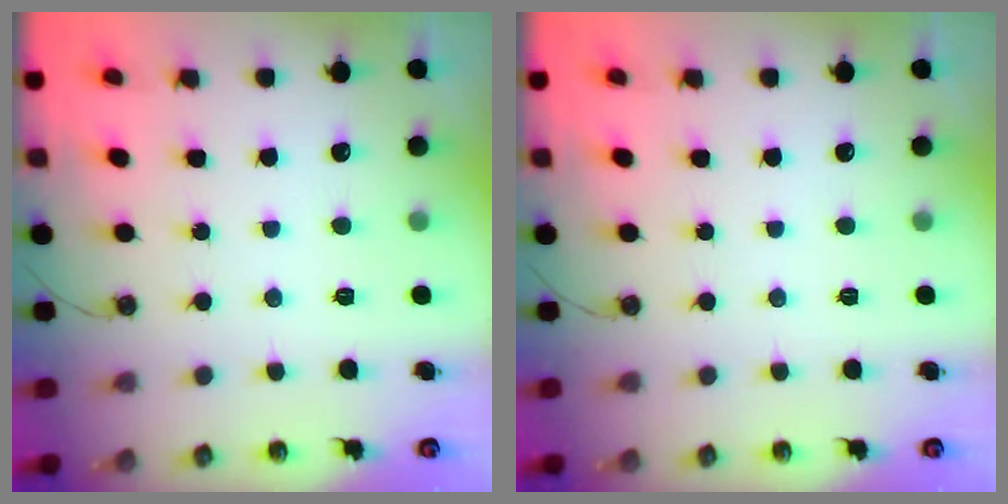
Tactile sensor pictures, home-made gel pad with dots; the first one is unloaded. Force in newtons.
{"total": 1.5, "press": 0.2, "slide": 1.5}